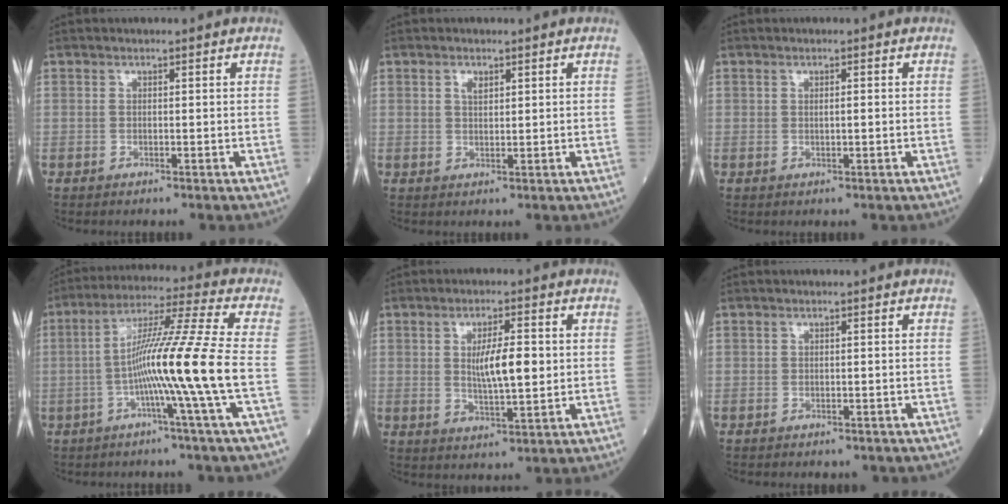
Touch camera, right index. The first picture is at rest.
{"total": 1.6, "force": [0.9, 0.8, 1.1], "torque": [-0.020, 0.001, 0.017]}
{"total": 0.9, "force": [0.1, 0.1, 0.9], "torque": [-0.017, -0.001, 0.003]}
{"total": 13.1, "force": [-3.0, -2.9, 12.4], "torque": [-0.219, 0.003, -0.060]}
{"total": 7.0, "force": [0.8, 1.4, 6.8], "torque": [-0.117, 0.000, 0.020]}
{"total": 2.5, "force": [-2.0, 1.0, 0.9], "torque": [-0.012, -0.003, -0.020]}